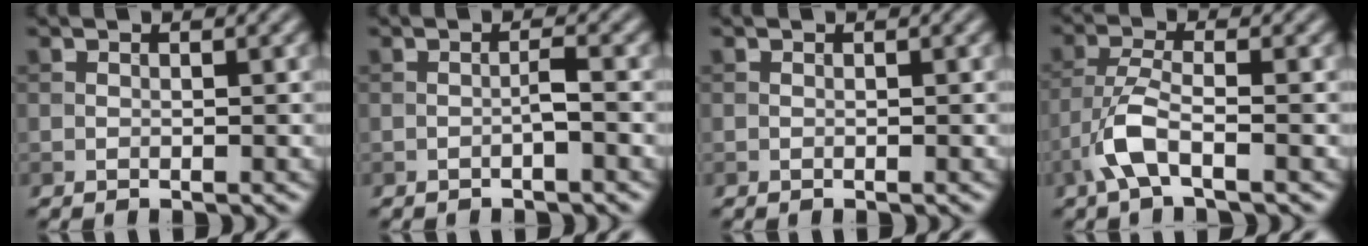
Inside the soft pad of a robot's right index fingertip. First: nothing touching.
{"total": 1.1, "force": [-0.6, 0.0, 1.0], "torque": [-0.017, 0.007, -0.010]}
{"total": 0.0}
{"total": 4.1, "force": [-2.1, 1.2, 3.4], "torque": [-0.079, 0.005, -0.051]}